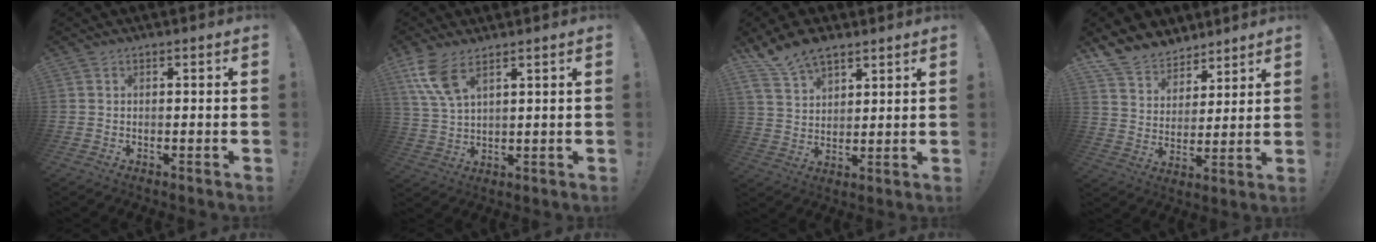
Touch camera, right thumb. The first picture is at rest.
{"total": 8.8, "force": [5.6, 3.3, 5.9], "torque": [-0.128, -0.018, 0.108]}
{"total": 10.3, "force": [8.0, 5.0, 4.2], "torque": [-0.087, -0.044, 0.158]}
{"total": 10.6, "force": [8.7, 6.0, 1.2], "torque": [-0.036, -0.072, 0.172]}